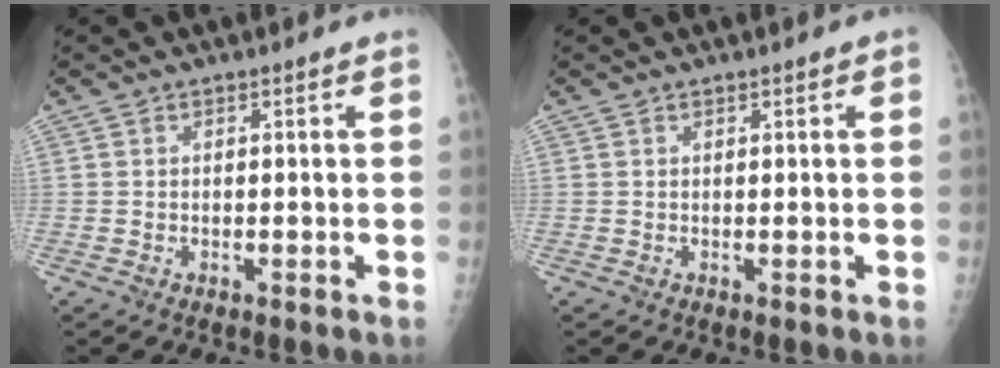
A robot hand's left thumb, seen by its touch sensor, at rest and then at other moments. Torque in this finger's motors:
{"motor_torque": [-0.24, 0.07, -0.23, -0.18, 0.03]}